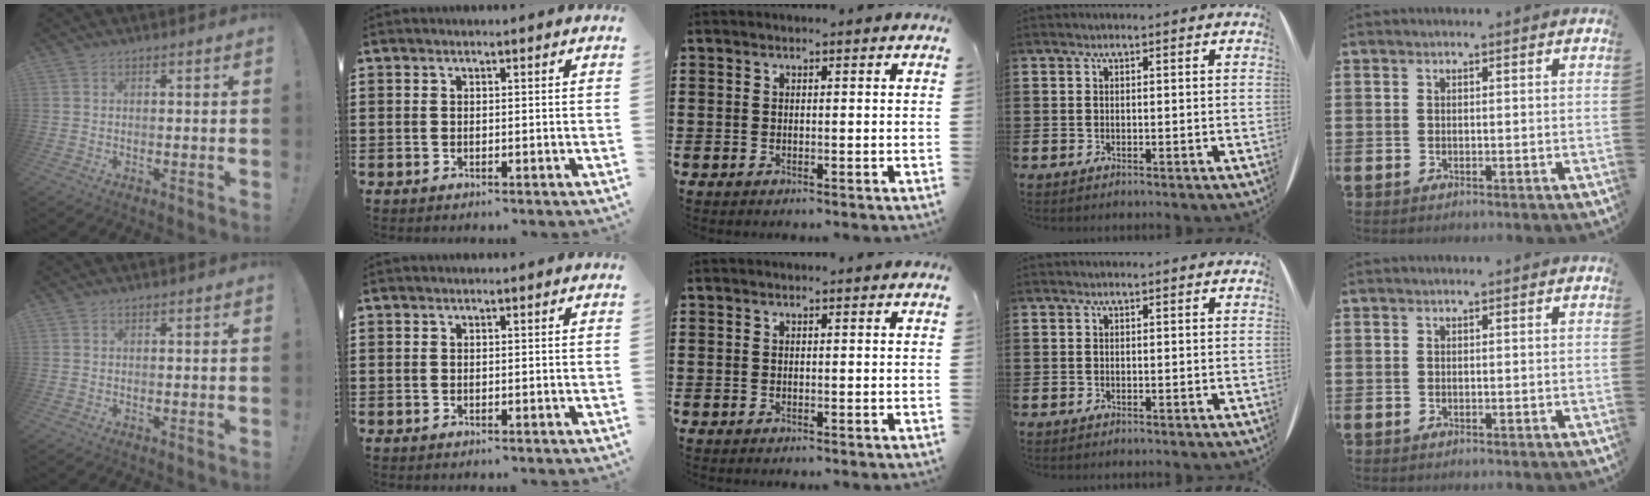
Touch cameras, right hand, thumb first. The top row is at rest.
{}